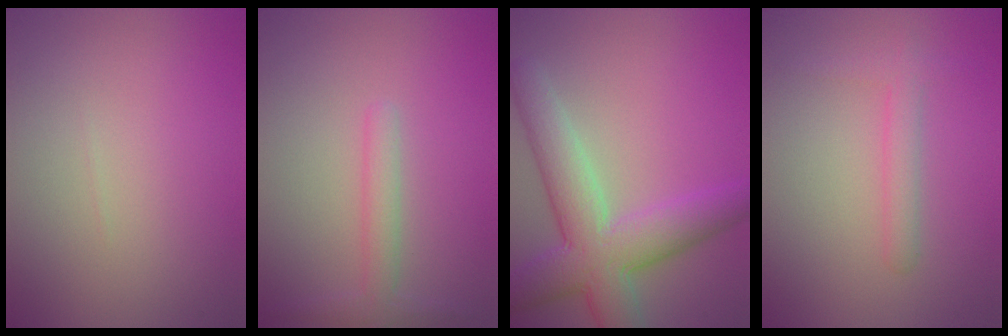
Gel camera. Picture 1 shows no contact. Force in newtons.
{"total": 2.0, "press": 2.0, "slide": 0.1}
{"total": 7.9, "press": 7.9, "slide": 0.3}
{"total": 1.7, "press": 1.7, "slide": 0.1}